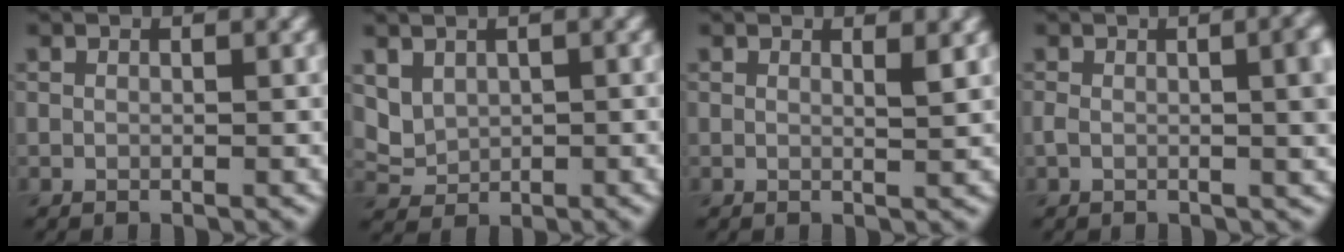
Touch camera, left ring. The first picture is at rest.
{"total": 2.1, "force": [0.9, 1.7, 0.9], "torque": [-0.021, -0.004, 0.022]}
{"total": 1.4, "force": [0.9, 0.4, 1.1], "torque": [-0.009, 0.001, 0.009]}
{"total": 6.3, "force": [0.5, 2.7, 5.7], "torque": [-0.061, 0.004, 0.006]}